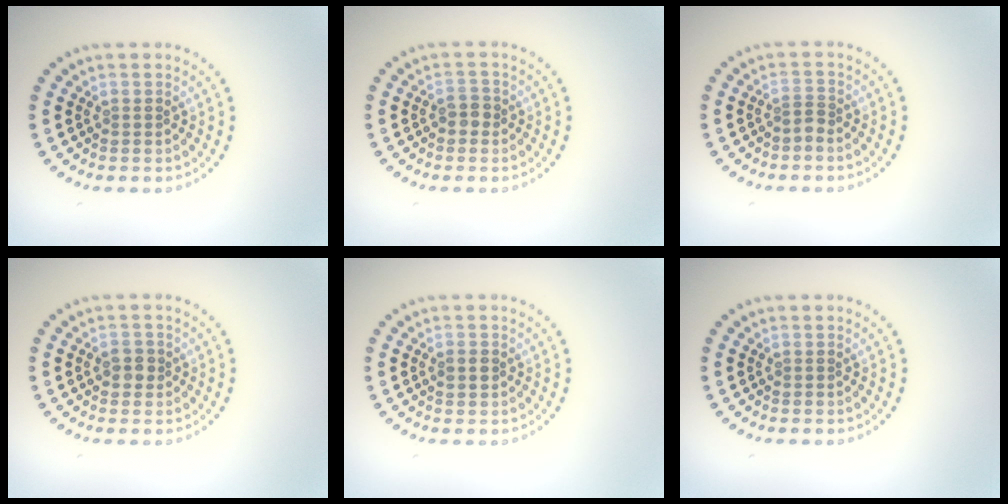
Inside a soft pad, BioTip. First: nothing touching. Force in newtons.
{"total": 1.4, "press": 1.3, "slide": 0.3}
{"total": 1.0, "press": 0.6, "slide": 0.8}
{"total": 1.5, "press": 1.5, "slide": 0.2}
{"total": 1.2, "press": 1.2, "slide": 0.2}
{"total": 0.0}